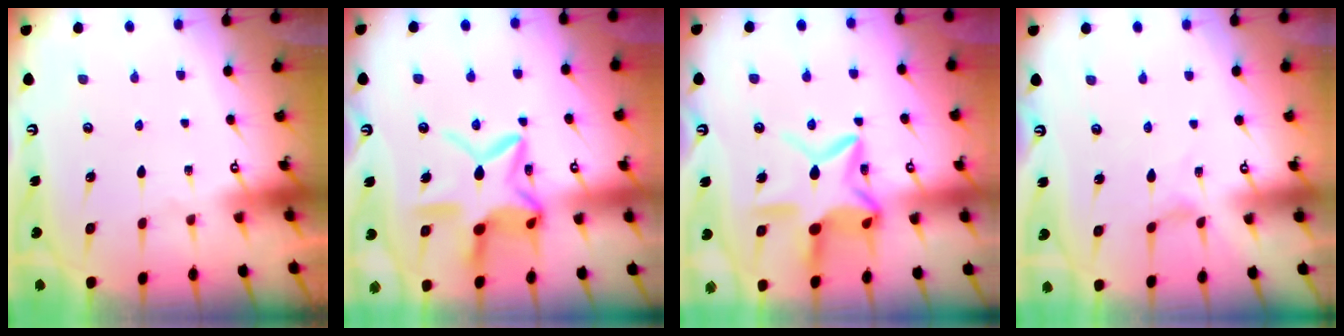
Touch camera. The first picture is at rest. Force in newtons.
{"total": 15.4, "press": 15.3, "slide": 1.4}
{"total": 15.0, "press": 15.0, "slide": 1.2}
{"total": 0.0}